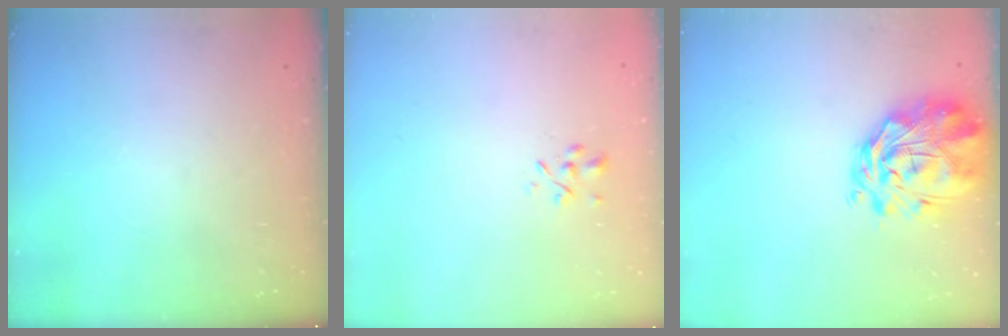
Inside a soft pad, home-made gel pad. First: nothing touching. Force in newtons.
{"total": 1.3, "press": 1.2, "slide": 0.5}
{"total": 3.3, "press": 3.0, "slide": 1.5}